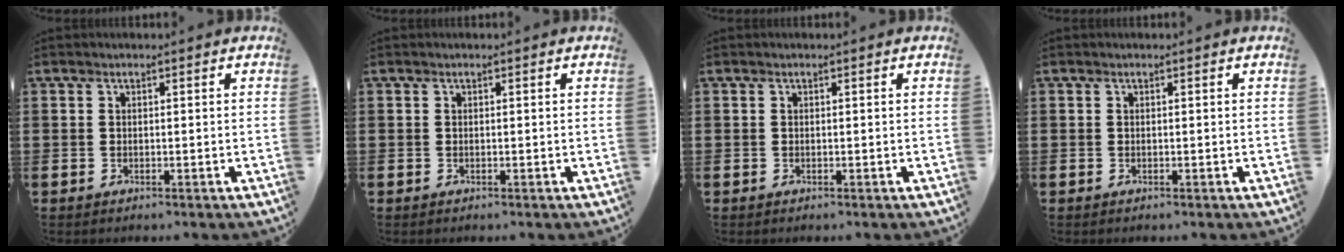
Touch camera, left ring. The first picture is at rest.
{"total": 0.0}
{"total": 0.0}
{"total": 0.0}